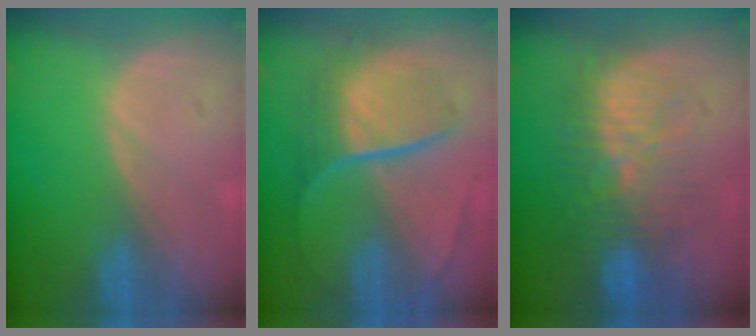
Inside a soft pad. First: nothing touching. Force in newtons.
{"total": 9.1, "press": 7.6, "slide": 5.1}
{"total": 9.6, "press": 9.2, "slide": 2.8}